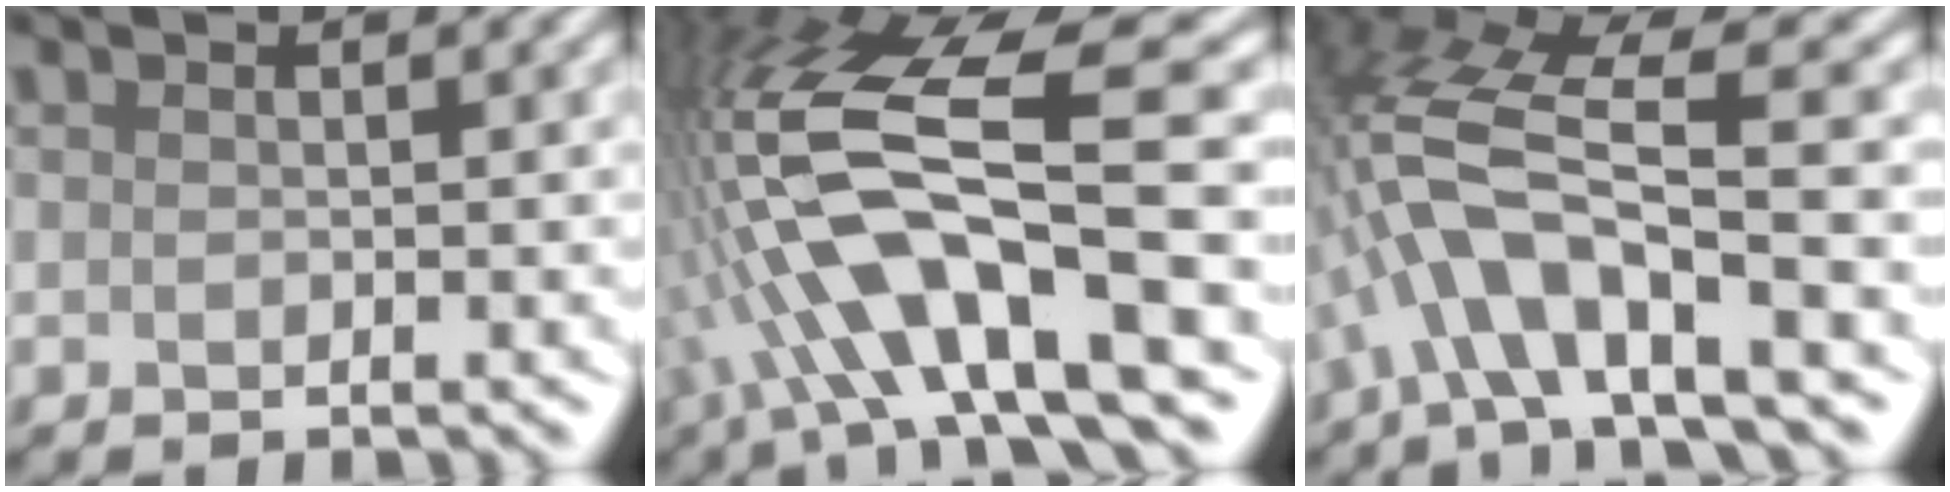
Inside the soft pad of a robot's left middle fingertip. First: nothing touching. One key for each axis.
{"total": 13.3, "fx": -2.8, "fy": 3.6, "fz": 12.4, "tx": -0.237, "ty": 0.027, "tz": -0.047}
{"total": 9.1, "fx": -2.6, "fy": 2.8, "fz": 8.2, "tx": -0.171, "ty": 0.026, "tz": -0.055}